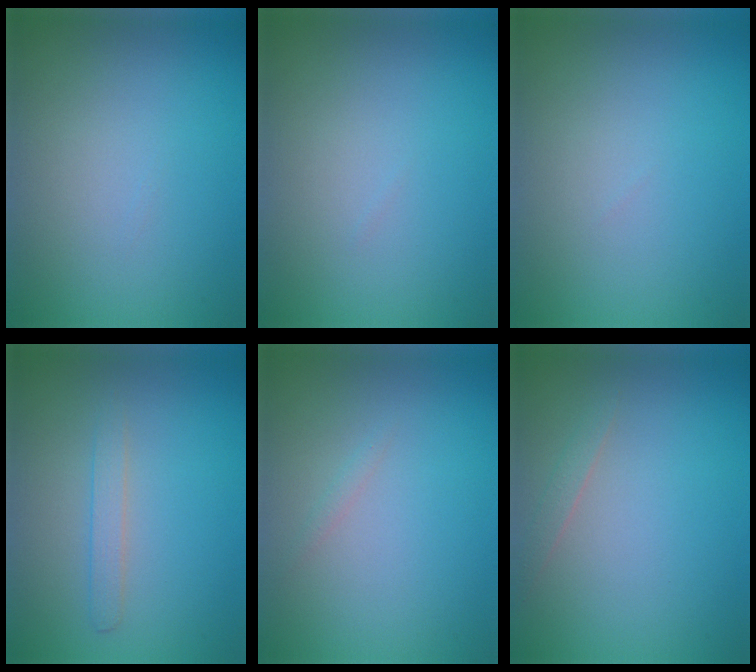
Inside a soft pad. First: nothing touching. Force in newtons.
{"total": 0.0}
{"total": 0.0}
{"total": 1.4, "press": 1.4, "slide": 0.0}
{"total": 0.6, "press": 0.6, "slide": 0.1}
{"total": 0.8, "press": 0.8, "slide": 0.0}